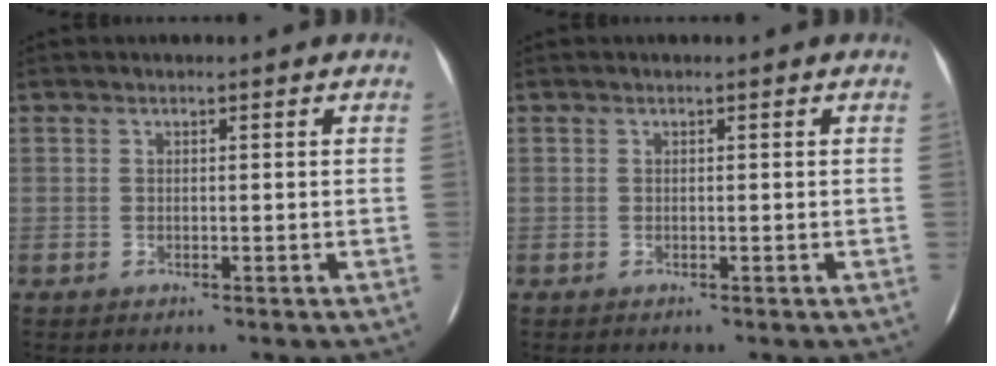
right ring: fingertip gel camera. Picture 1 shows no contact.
{"total": 0.0}